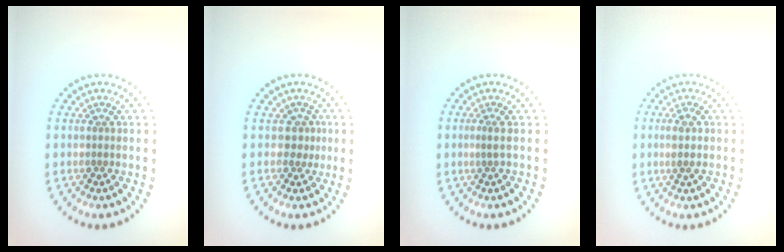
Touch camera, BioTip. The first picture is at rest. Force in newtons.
{"total": 1.6, "press": 1.2, "slide": 1.0}
{"total": 0.8, "press": 0.4, "slide": 0.7}
{"total": 1.5, "press": 1.2, "slide": 0.8}